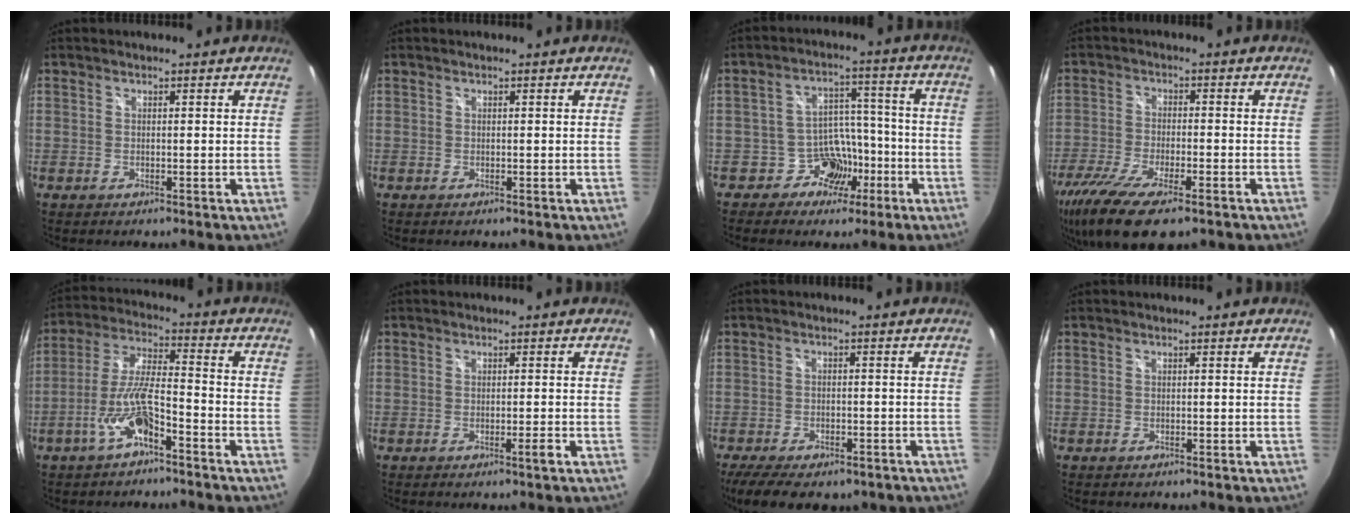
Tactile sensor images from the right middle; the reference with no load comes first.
{"total": 0.0}
{"total": 8.0, "force": [-4.7, 6.3, 1.5], "torque": [-0.022, 0.037, -0.070]}
{"total": 14.6, "force": [-9.5, 4.6, 10.1], "torque": [-0.220, -0.058, -0.170]}
{"total": 9.2, "force": [-5.2, 1.9, 7.3], "torque": [-0.162, 0.005, -0.095]}
{"total": 1.0, "force": [-0.3, -0.3, 0.9], "torque": [-0.013, 0.001, -0.007]}
{"total": 12.8, "force": [-9.2, 5.3, 7.1], "torque": [-0.157, -0.033, -0.130]}
{"total": 0.0}